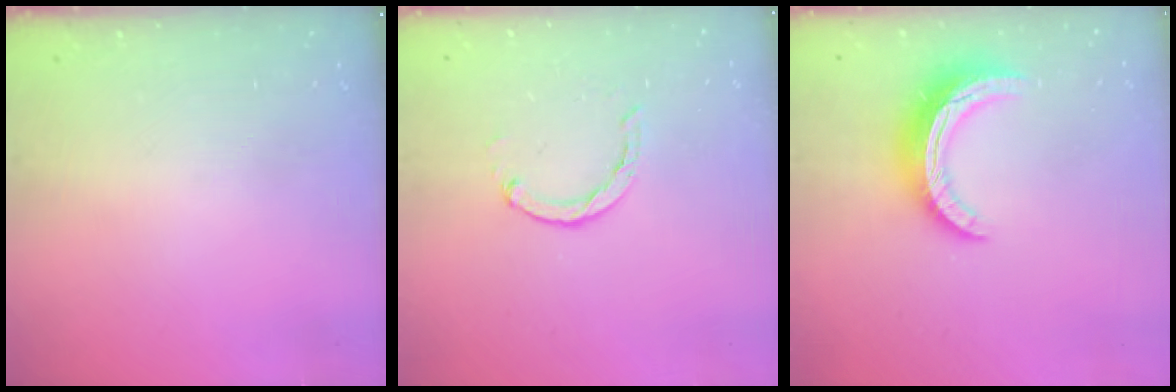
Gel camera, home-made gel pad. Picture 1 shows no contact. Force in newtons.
{"total": 2.7, "press": 2.7, "slide": 0.5}
{"total": 12.2, "press": 12.1, "slide": 0.9}